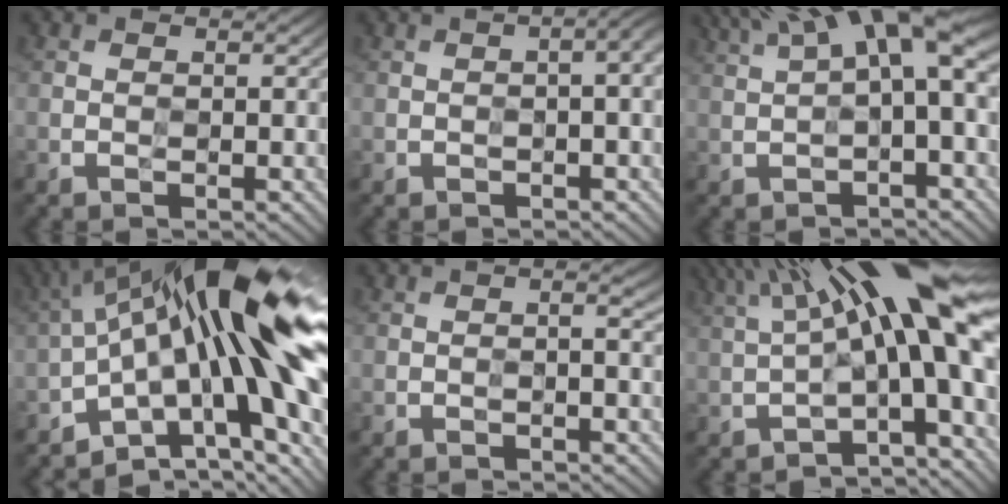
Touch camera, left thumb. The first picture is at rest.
{"total": 4.3, "force": [0.0, 1.3, 4.1], "torque": [-0.048, 0.010, -0.004]}
{"total": 11.3, "force": [4.4, 3.0, 9.9], "torque": [-0.166, 0.026, 0.076]}
{"total": 19.2, "force": [-1.0, 6.9, 17.8], "torque": [-0.247, 0.021, -0.038]}
{"total": 1.7, "force": [0.1, 0.2, 1.7], "torque": [-0.028, 0.001, -0.001]}
{"total": 17.5, "force": [4.2, 4.4, 16.4], "torque": [-0.271, 0.021, 0.076]}